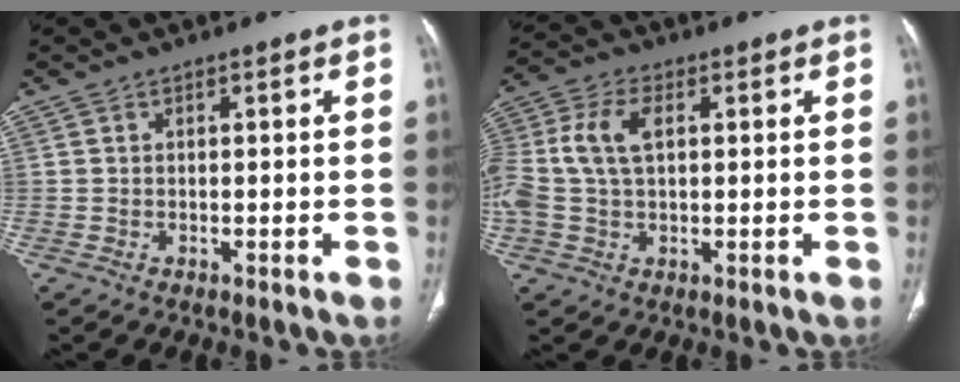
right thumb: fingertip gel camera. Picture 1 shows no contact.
{"total": 9.7, "force": [1.4, 4.8, 8.3], "torque": [-0.211, 0.024, 0.028]}